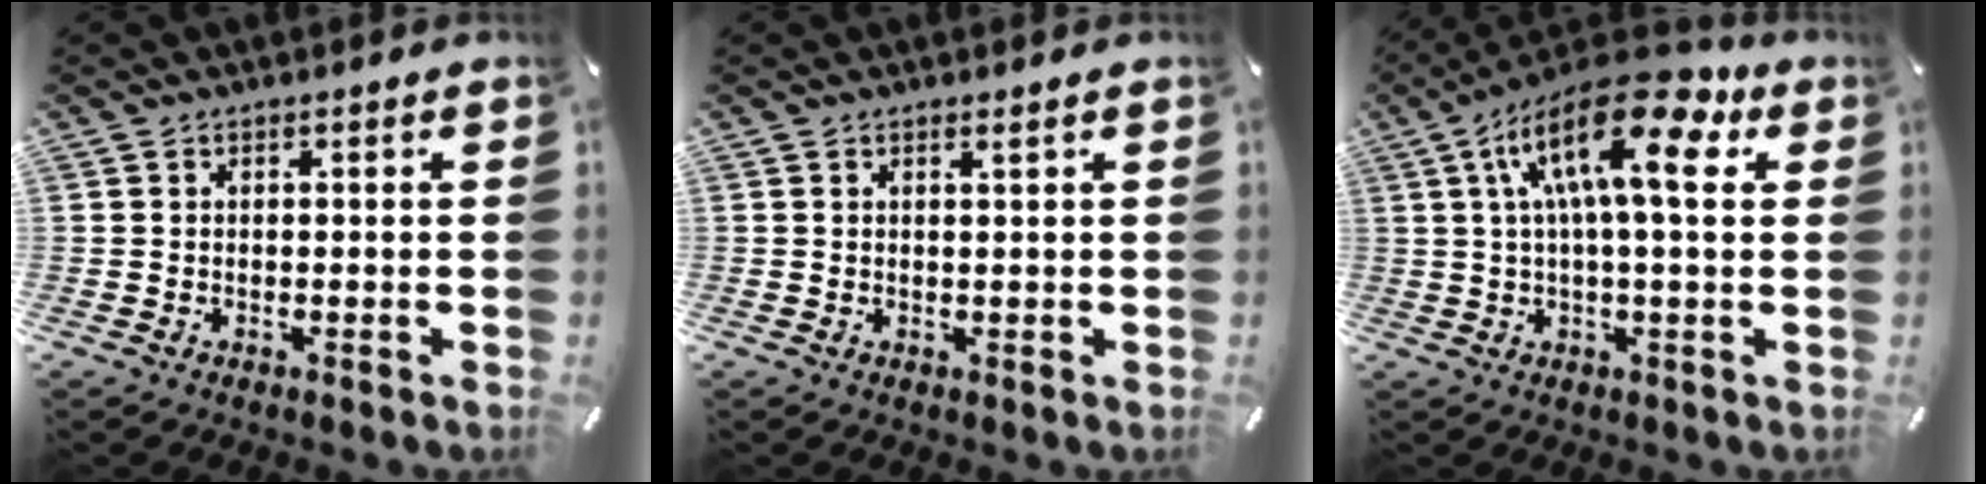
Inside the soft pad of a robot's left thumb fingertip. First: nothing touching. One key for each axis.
{"total": 0.8, "fx": 0.7, "fy": 0.0, "fz": 0.5, "tx": -0.009, "ty": -0.002, "tz": 0.012}
{"total": 17.8, "fx": 6.1, "fy": 6.3, "fz": 15.6, "tx": -0.278, "ty": -0.023, "tz": 0.095}